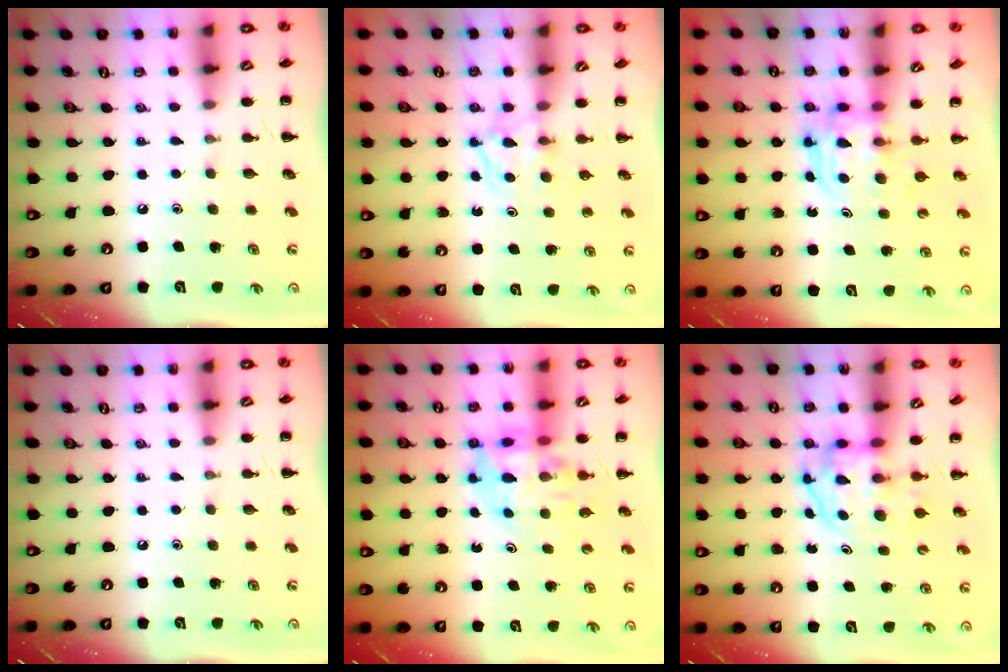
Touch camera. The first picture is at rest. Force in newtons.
{"total": 3.4, "press": 3.1, "slide": 1.4}
{"total": 3.6, "press": 3.6, "slide": 0.3}
{"total": 0.0}
{"total": 10.5, "press": 10.0, "slide": 3.1}
{"total": 3.3, "press": 3.3, "slide": 0.5}